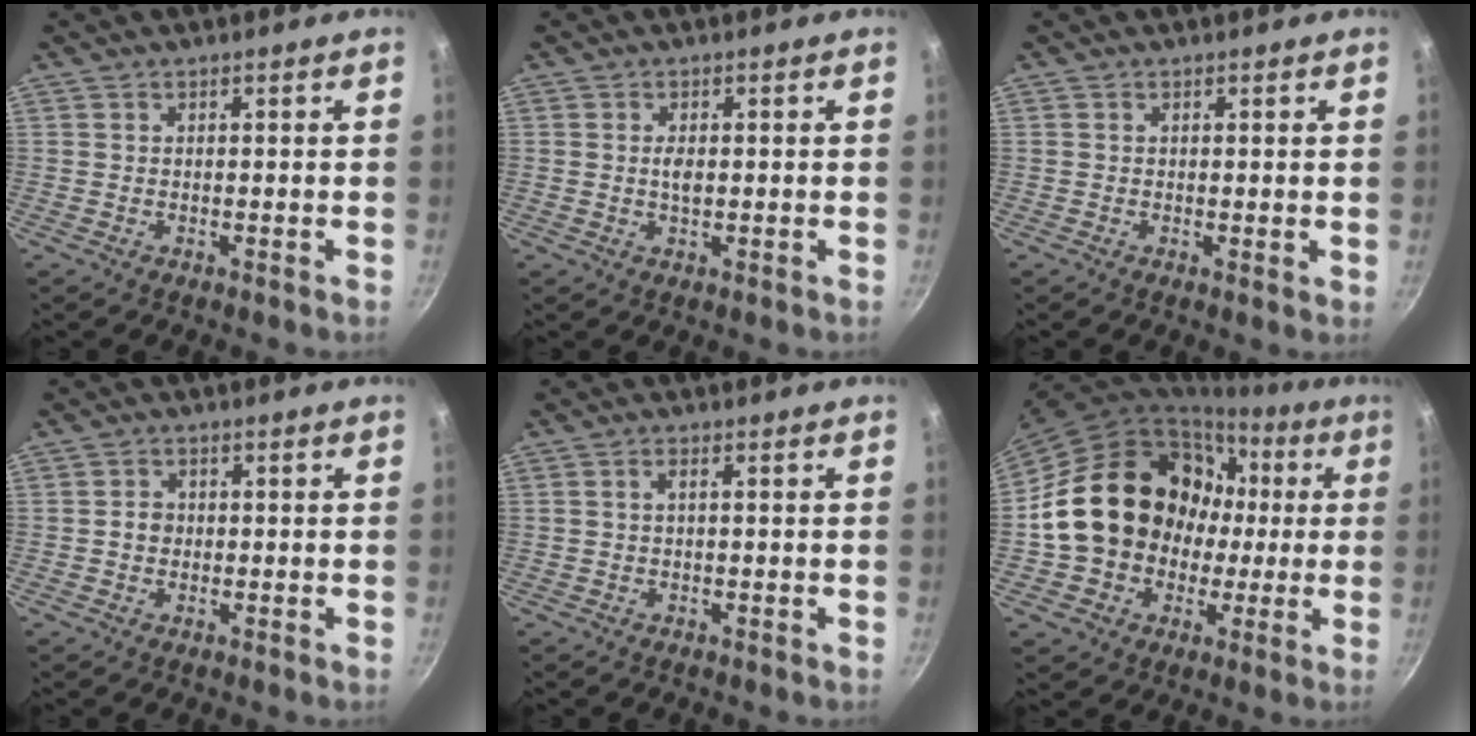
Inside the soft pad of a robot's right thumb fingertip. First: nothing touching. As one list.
[{"total": 2.3, "force": [0.1, 1.2, 1.9], "torque": [-0.028, 0.000, 0.001]}, {"total": 0.8, "force": [0.2, 0.2, 0.7], "torque": [-0.011, -0.002, 0.002]}, {"total": 2.3, "force": [-0.2, 2.0, 1.1], "torque": [-0.008, 0.008, -0.005]}, {"total": 1.3, "force": [0.0, 0.5, 1.2], "torque": [-0.029, 0.008, 0.001]}, {"total": 19.6, "force": [0.3, 16.8, 10.2], "torque": [-0.142, 0.047, 0.017]}]